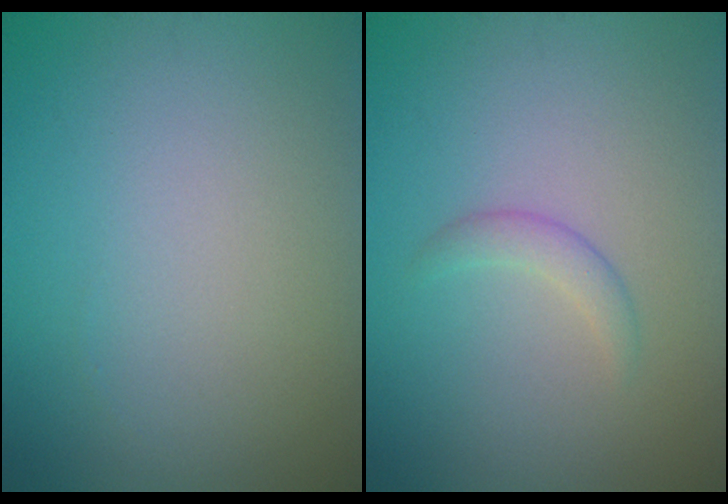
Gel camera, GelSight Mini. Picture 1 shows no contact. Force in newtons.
{"total": 1.4, "press": 1.4, "slide": 0.0}